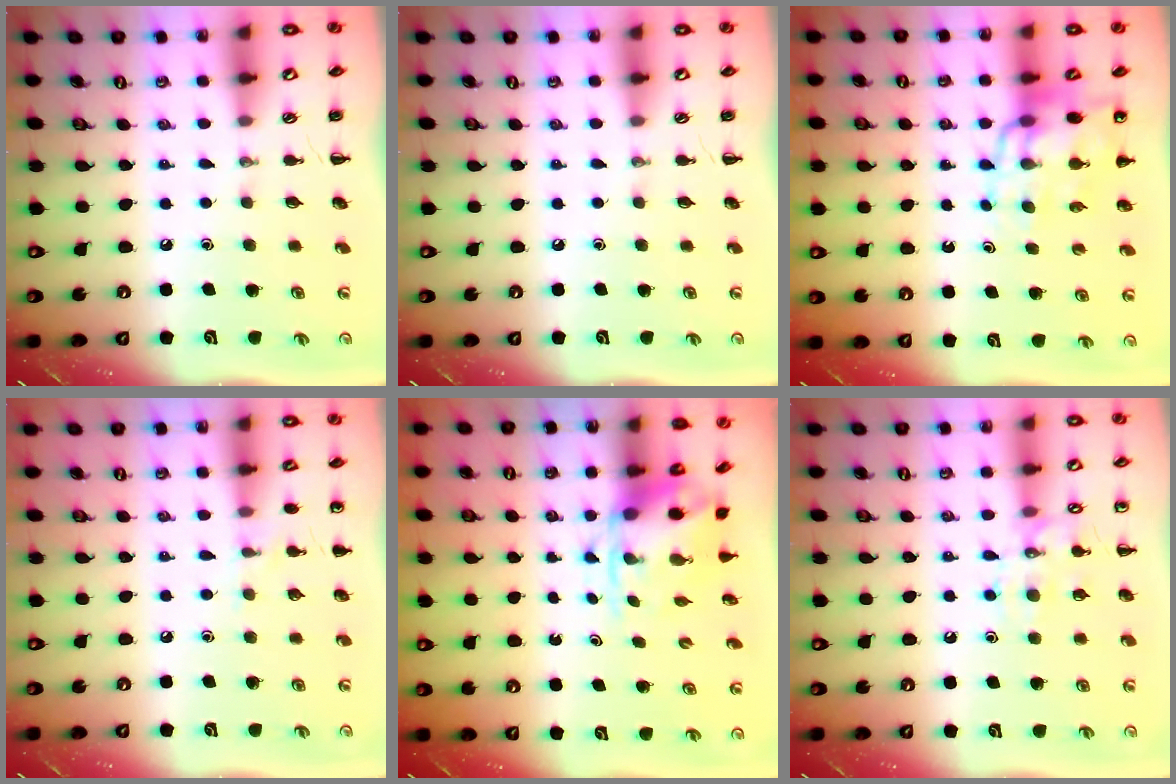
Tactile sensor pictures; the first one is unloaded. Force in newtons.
{"total": 0.0}
{"total": 14.7, "press": 14.2, "slide": 3.9}
{"total": 5.4, "press": 5.2, "slide": 1.7}
{"total": 3.9, "press": 3.8, "slide": 0.9}
{"total": 10.4, "press": 10.4, "slide": 0.7}